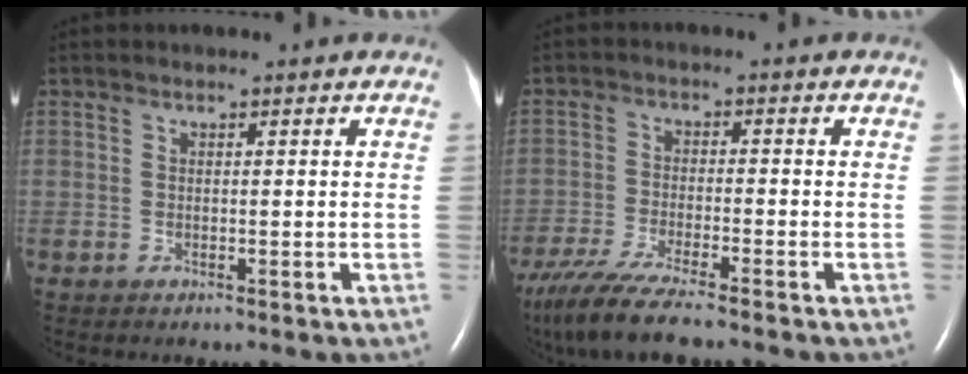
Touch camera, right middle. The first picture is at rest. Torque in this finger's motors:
{"motor_torque": [0.85, -0.88, 0.22, 0.09]}